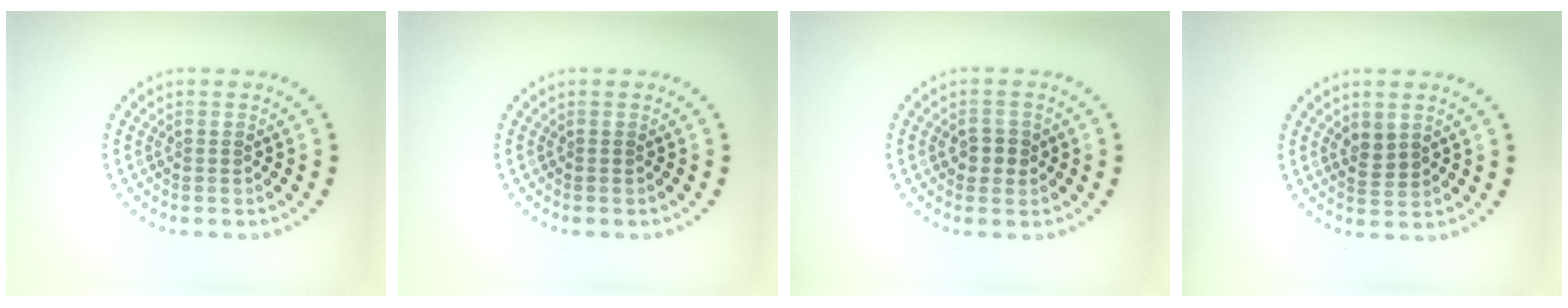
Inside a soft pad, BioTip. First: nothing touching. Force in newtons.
{"total": 0.0}
{"total": 1.9, "press": 1.9, "slide": 0.2}
{"total": 1.8, "press": 1.6, "slide": 0.7}